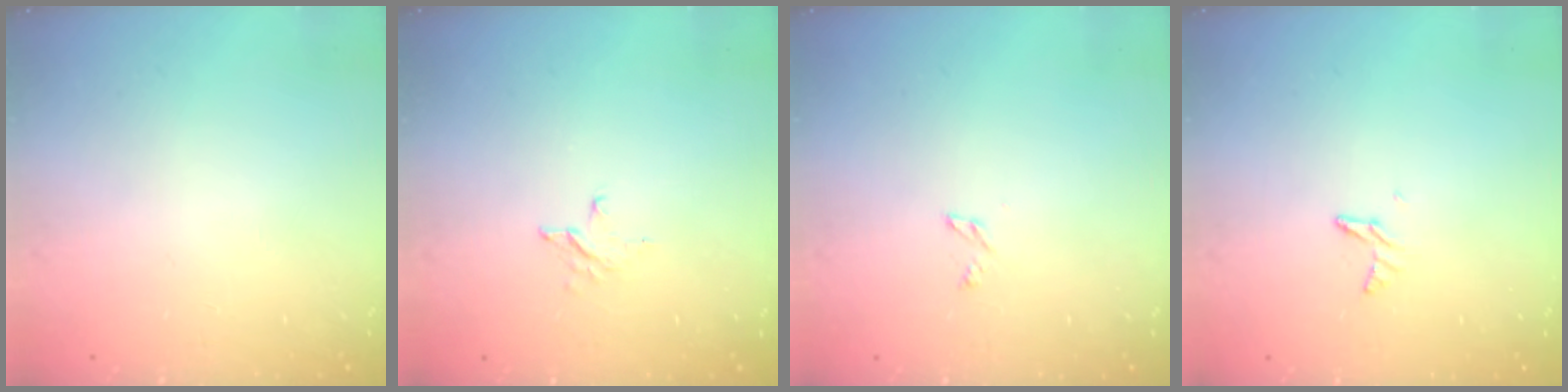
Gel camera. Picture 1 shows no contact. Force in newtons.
{"total": 2.6, "press": 2.6, "slide": 0.3}
{"total": 2.4, "press": 2.4, "slide": 0.2}
{"total": 4.6, "press": 4.5, "slide": 0.5}